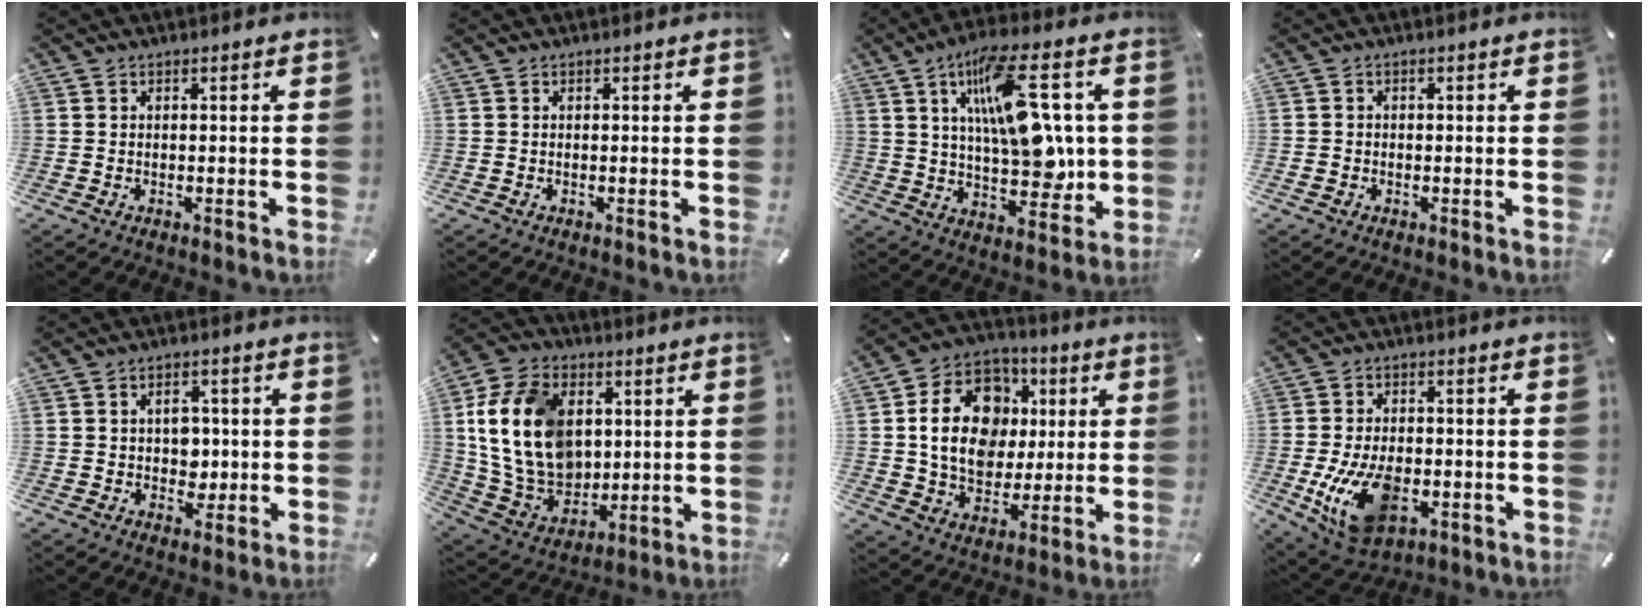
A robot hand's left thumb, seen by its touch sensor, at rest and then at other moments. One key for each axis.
{"total": 0.0}
{"total": 19.0, "fx": 5.7, "fy": 8.4, "fz": 16.0, "tx": -0.255, "ty": -0.012, "tz": 0.091}
{"total": 1.0, "fx": -0.4, "fy": 0.9, "fz": 0.2, "tx": -0.004, "ty": 0.003, "tz": -0.010}
{"total": 5.2, "fx": 0.2, "fy": 4.3, "fz": 2.9, "tx": -0.031, "ty": -0.002, "tz": -0.003}
{"total": 19.4, "fx": 3.7, "fy": 14.7, "fz": 12.1, "tx": -0.266, "ty": -0.014, "tz": 0.069}
{"total": 18.0, "fx": 2.5, "fy": 14.6, "fz": 10.2, "tx": -0.185, "ty": 0.012, "tz": 0.052}
{"total": 13.8, "fx": -3.5, "fy": 8.8, "fz": 10.1, "tx": -0.196, "ty": -0.003, "tz": -0.059}